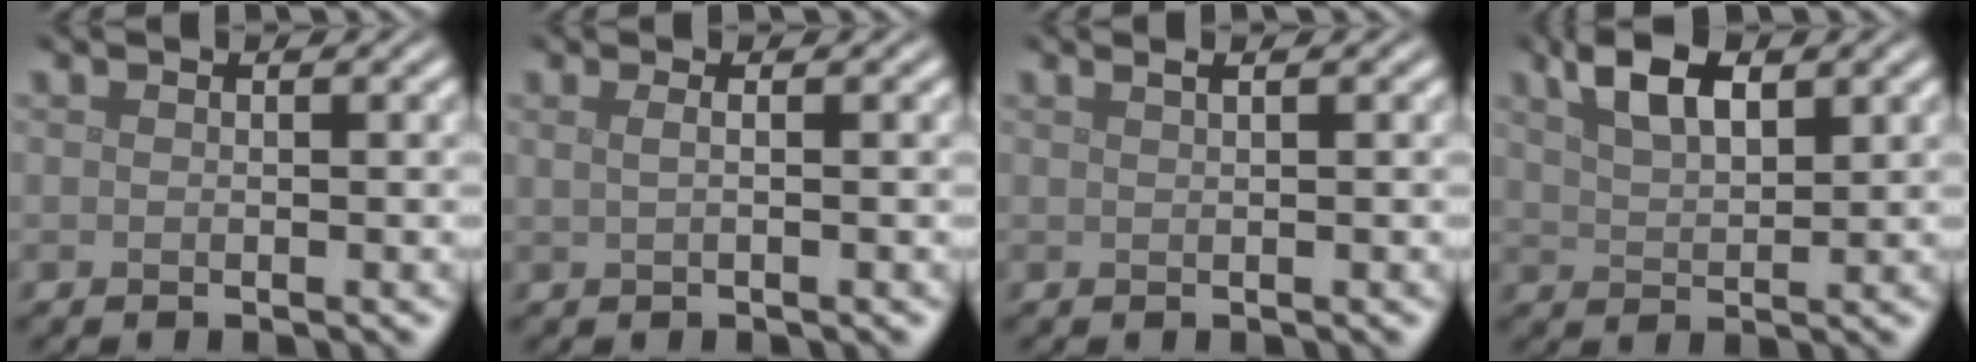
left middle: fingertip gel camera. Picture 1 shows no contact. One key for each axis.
{"total": 1.6, "fx": 0.6, "fy": 0.8, "fz": 1.2, "tx": -0.010, "ty": -0.002, "tz": -0.005}
{"total": 1.8, "fx": 1.0, "fy": 0.8, "fz": 1.2, "tx": -0.006, "ty": -0.001, "tz": 0.000}
{"total": 4.9, "fx": 2.7, "fy": 2.1, "fz": 3.6, "tx": -0.070, "ty": 0.008, "tz": 0.048}